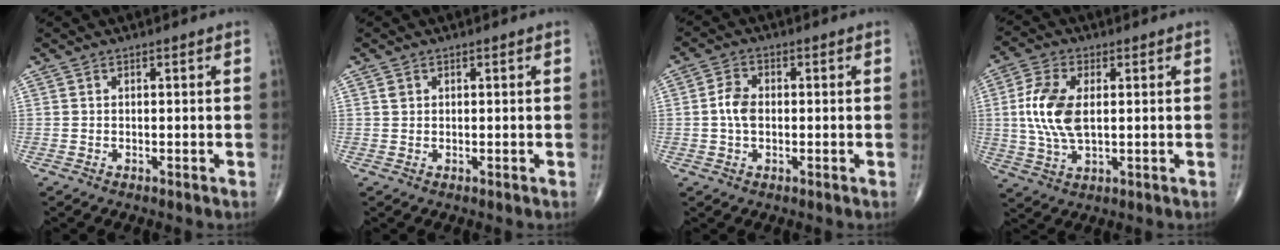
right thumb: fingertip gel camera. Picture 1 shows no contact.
{"total": 0.9, "force": [0.4, 0.7, 0.3], "torque": [-0.002, 0.000, 0.008]}
{"total": 4.4, "force": [-0.1, 2.9, 3.3], "torque": [-0.066, 0.008, -0.007]}
{"total": 10.4, "force": [1.1, 5.4, 8.8], "torque": [-0.193, -0.001, 0.024]}